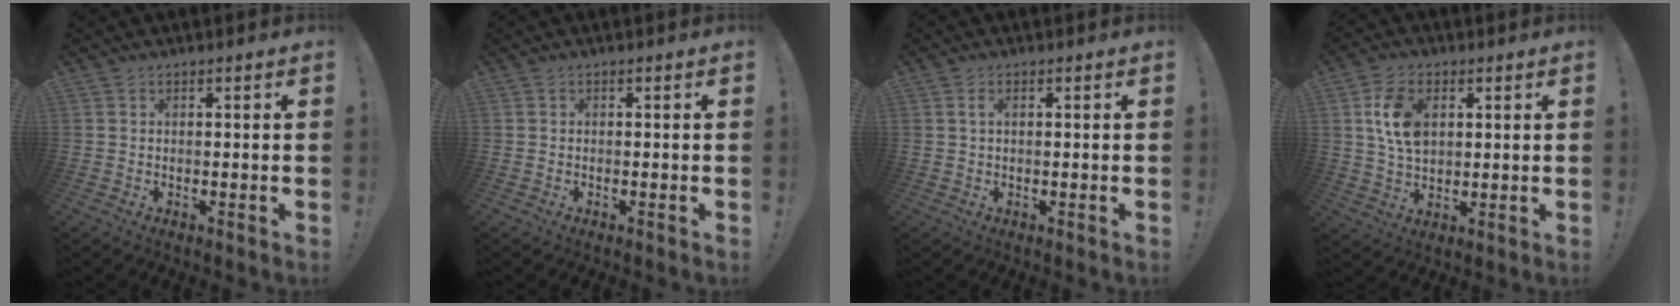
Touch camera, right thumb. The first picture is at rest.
{"total": 0.0}
{"total": 1.9, "force": [0.6, 0.9, 1.6], "torque": [-0.033, 0.004, 0.011]}
{"total": 10.8, "force": [3.0, 7.4, 7.3], "torque": [-0.131, 0.004, 0.055]}